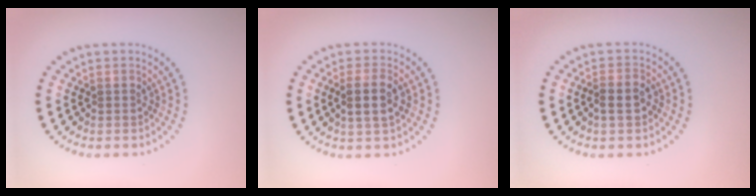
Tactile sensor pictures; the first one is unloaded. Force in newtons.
{"total": 2.9, "press": 2.7, "slide": 0.9}
{"total": 1.7, "press": 1.5, "slide": 0.6}